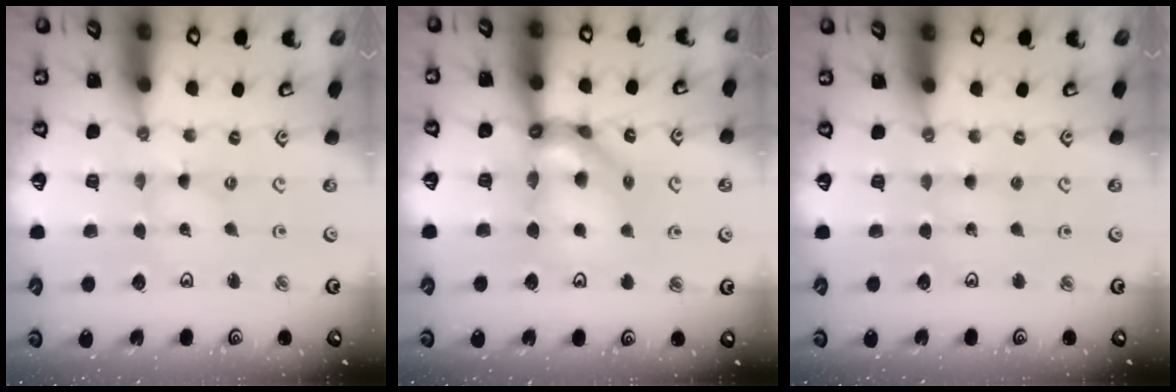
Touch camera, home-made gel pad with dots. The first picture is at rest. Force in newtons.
{"total": 12.9, "press": 12.8, "slide": 1.8}
{"total": 2.2, "press": 2.2, "slide": 0.2}